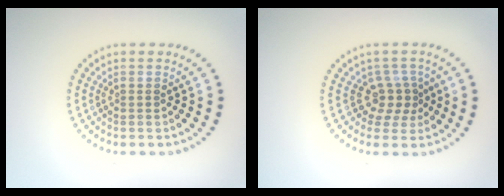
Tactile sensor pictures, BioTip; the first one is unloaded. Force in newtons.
{"total": 2.6, "press": 1.8, "slide": 1.9}